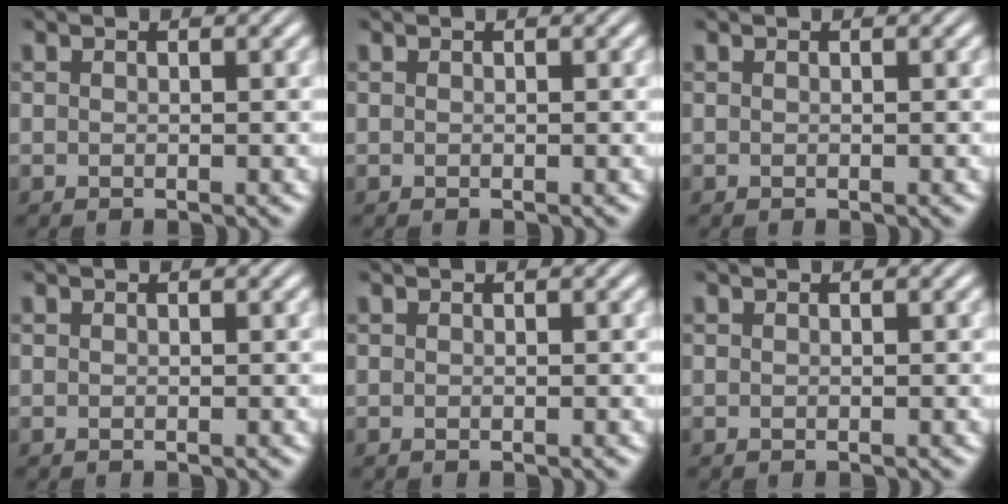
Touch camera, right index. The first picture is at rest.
{"total": 0.0}
{"total": 0.0}
{"total": 0.0}
{"total": 0.0}
{"total": 0.0}